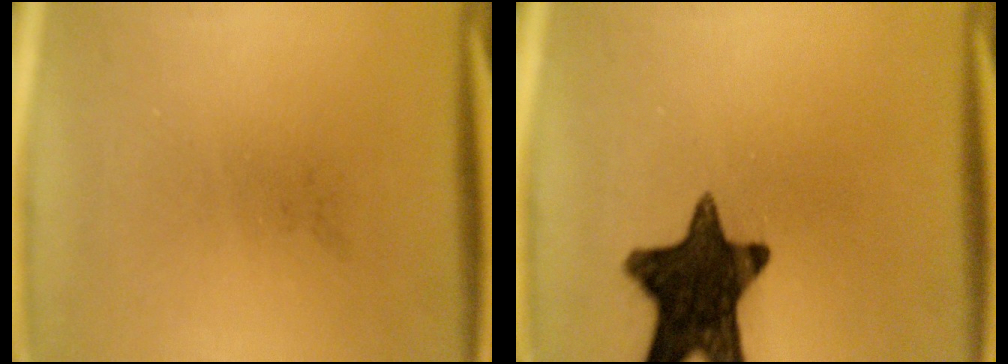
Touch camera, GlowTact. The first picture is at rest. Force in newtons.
{"total": 15.2}